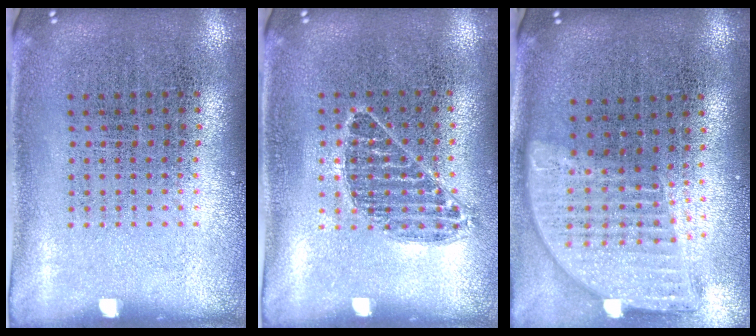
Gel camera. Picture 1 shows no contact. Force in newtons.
{"total": 0.7, "press": 0.7, "slide": 0.3}
{"total": 1.9, "press": 1.5, "slide": 1.1}